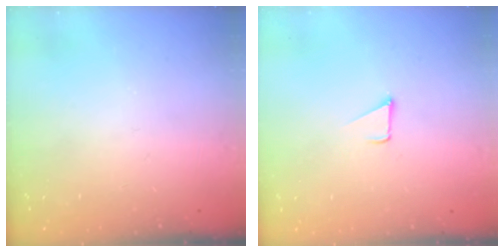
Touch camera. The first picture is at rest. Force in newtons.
{"total": 2.3, "press": 2.3, "slide": 0.2}